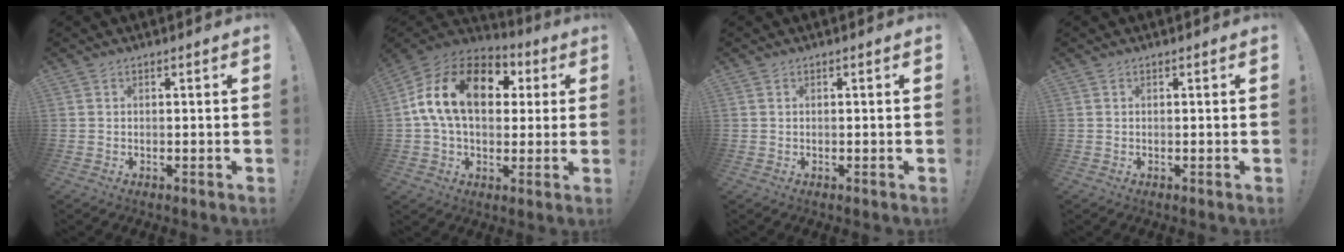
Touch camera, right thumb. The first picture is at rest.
{"total": 19.2, "force": [4.4, 12.4, 14.0], "torque": [-0.246, 0.009, 0.077]}
{"total": 0.0}
{"total": 0.0}